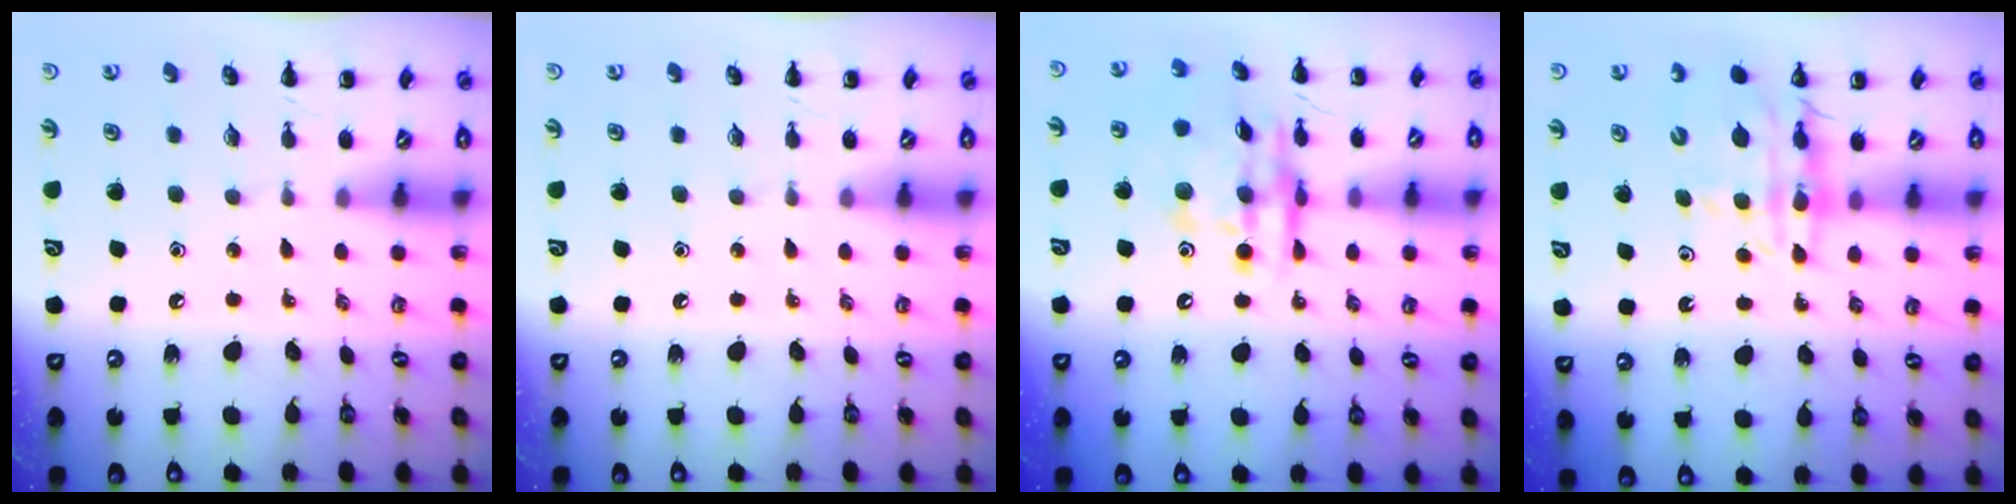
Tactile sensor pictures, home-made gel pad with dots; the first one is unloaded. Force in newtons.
{"total": 0.0}
{"total": 14.9, "press": 14.4, "slide": 3.9}
{"total": 12.2, "press": 11.7, "slide": 3.5}